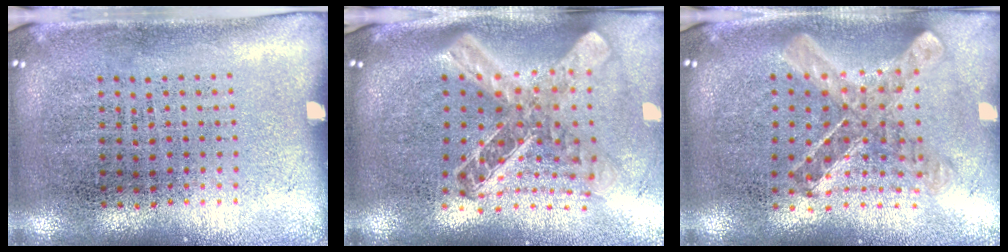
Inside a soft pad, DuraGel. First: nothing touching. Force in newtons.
{"total": 2.6, "press": 2.0, "slide": 1.7}
{"total": 0.9, "press": 0.9, "slide": 0.0}